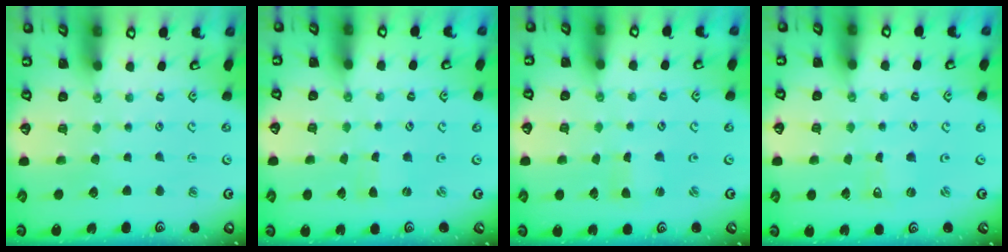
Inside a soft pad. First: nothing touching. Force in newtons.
{"total": 0.0}
{"total": 1.0, "press": 1.0, "slide": 0.0}
{"total": 0.6, "press": 0.6, "slide": 0.0}